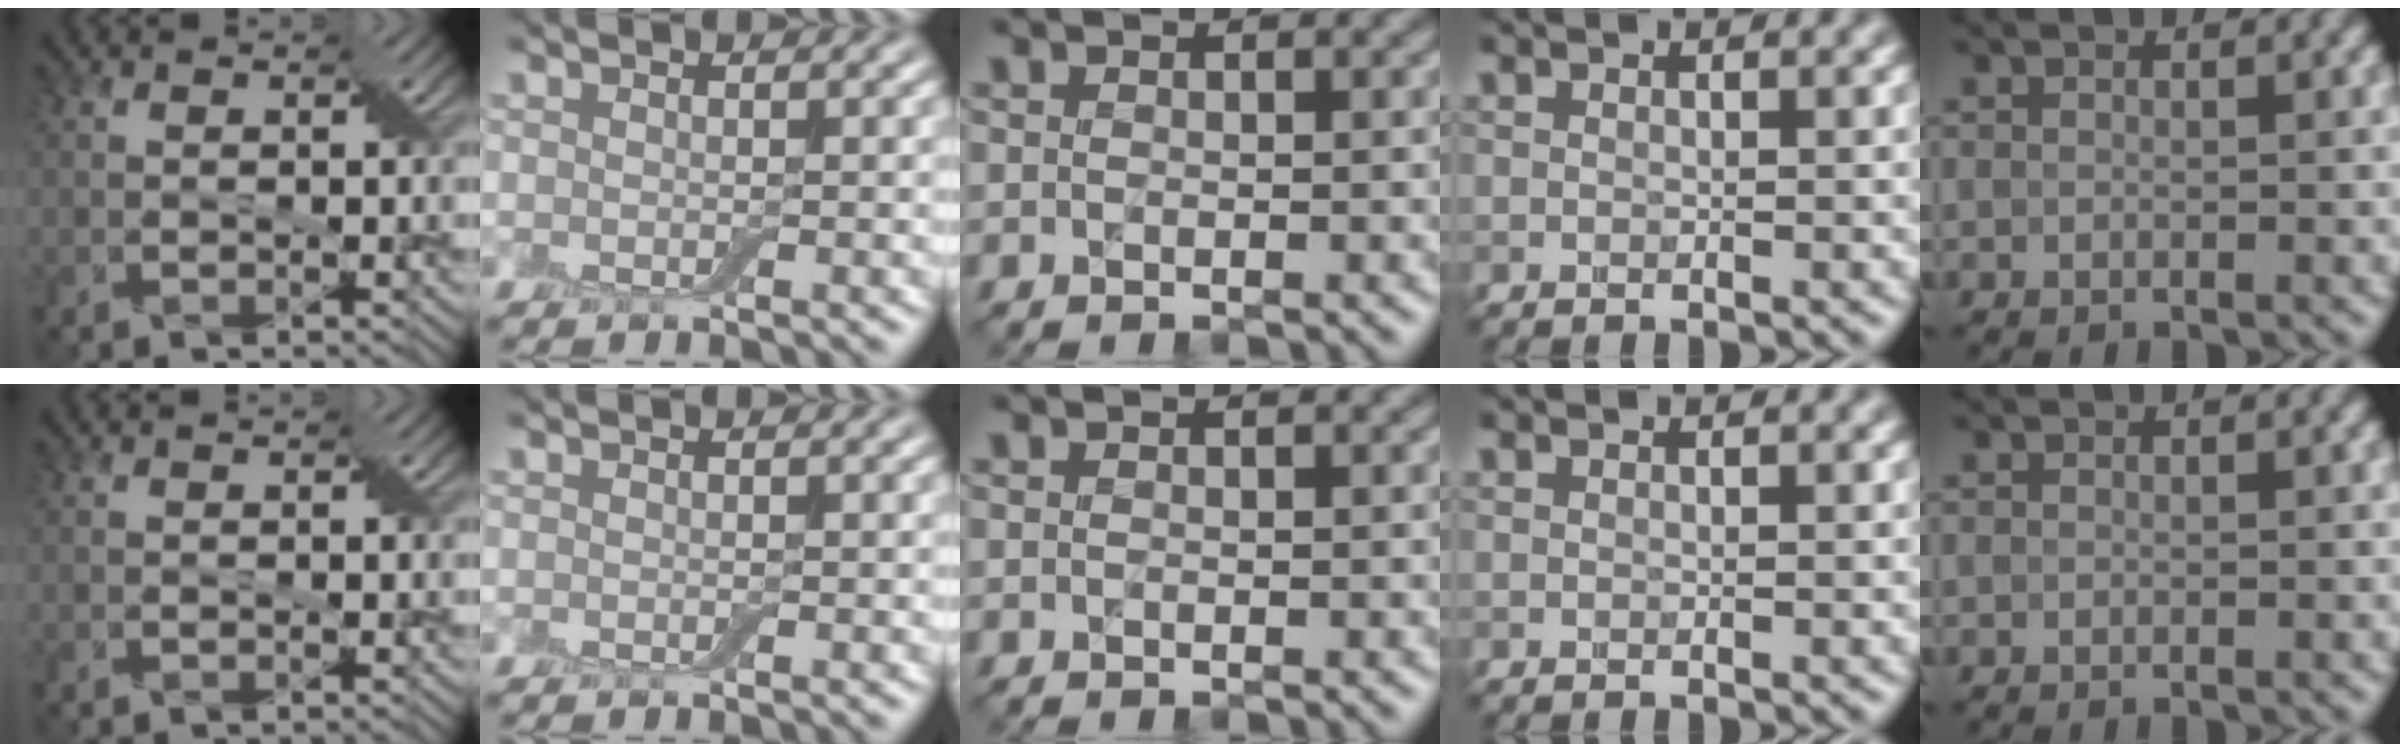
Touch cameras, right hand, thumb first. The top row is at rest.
{}